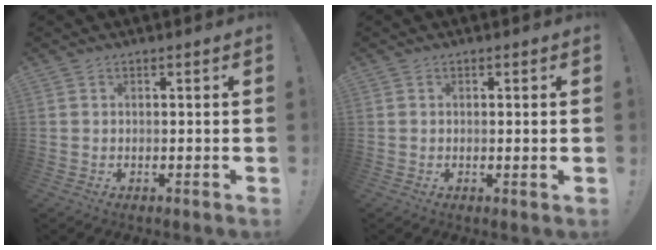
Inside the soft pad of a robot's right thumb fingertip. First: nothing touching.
{"total": 1.0, "force": [0.2, -0.3, 0.9], "torque": [-0.011, -0.004, 0.001]}